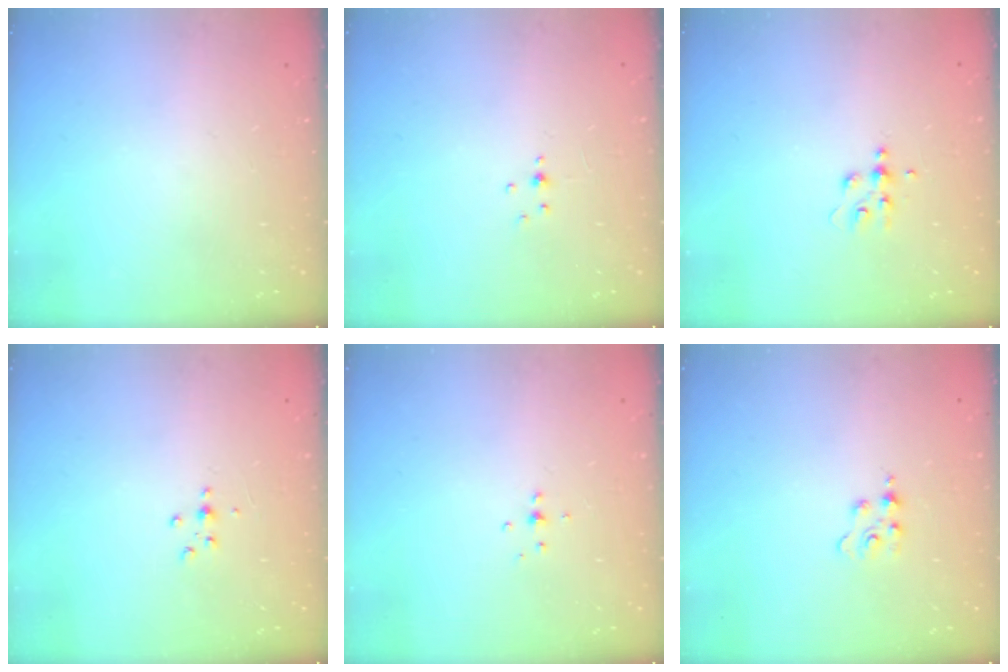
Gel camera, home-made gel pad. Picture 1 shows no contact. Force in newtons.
{"total": 1.8, "press": 1.8, "slide": 0.2}
{"total": 4.5, "press": 4.5, "slide": 0.5}
{"total": 2.9, "press": 2.9, "slide": 0.4}
{"total": 2.8, "press": 2.7, "slide": 0.7}
{"total": 1.8, "press": 1.8, "slide": 0.4}